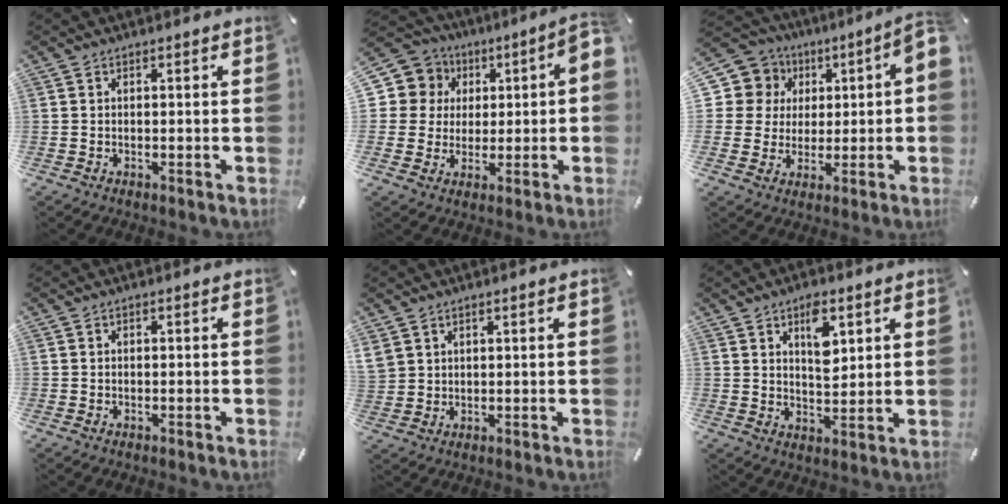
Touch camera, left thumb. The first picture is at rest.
{"total": 10.4, "force": [1.2, 9.9, 3.0], "torque": [-0.052, -0.003, 0.028]}
{"total": 11.2, "force": [1.8, 10.5, 3.6], "torque": [-0.071, -0.009, 0.038]}
{"total": 0.0}
{"total": 3.4, "force": [2.4, 2.4, 0.3], "torque": [-0.015, -0.004, 0.047]}
{"total": 7.8, "force": [4.0, 4.1, 5.2], "torque": [-0.067, -0.020, 0.063]}